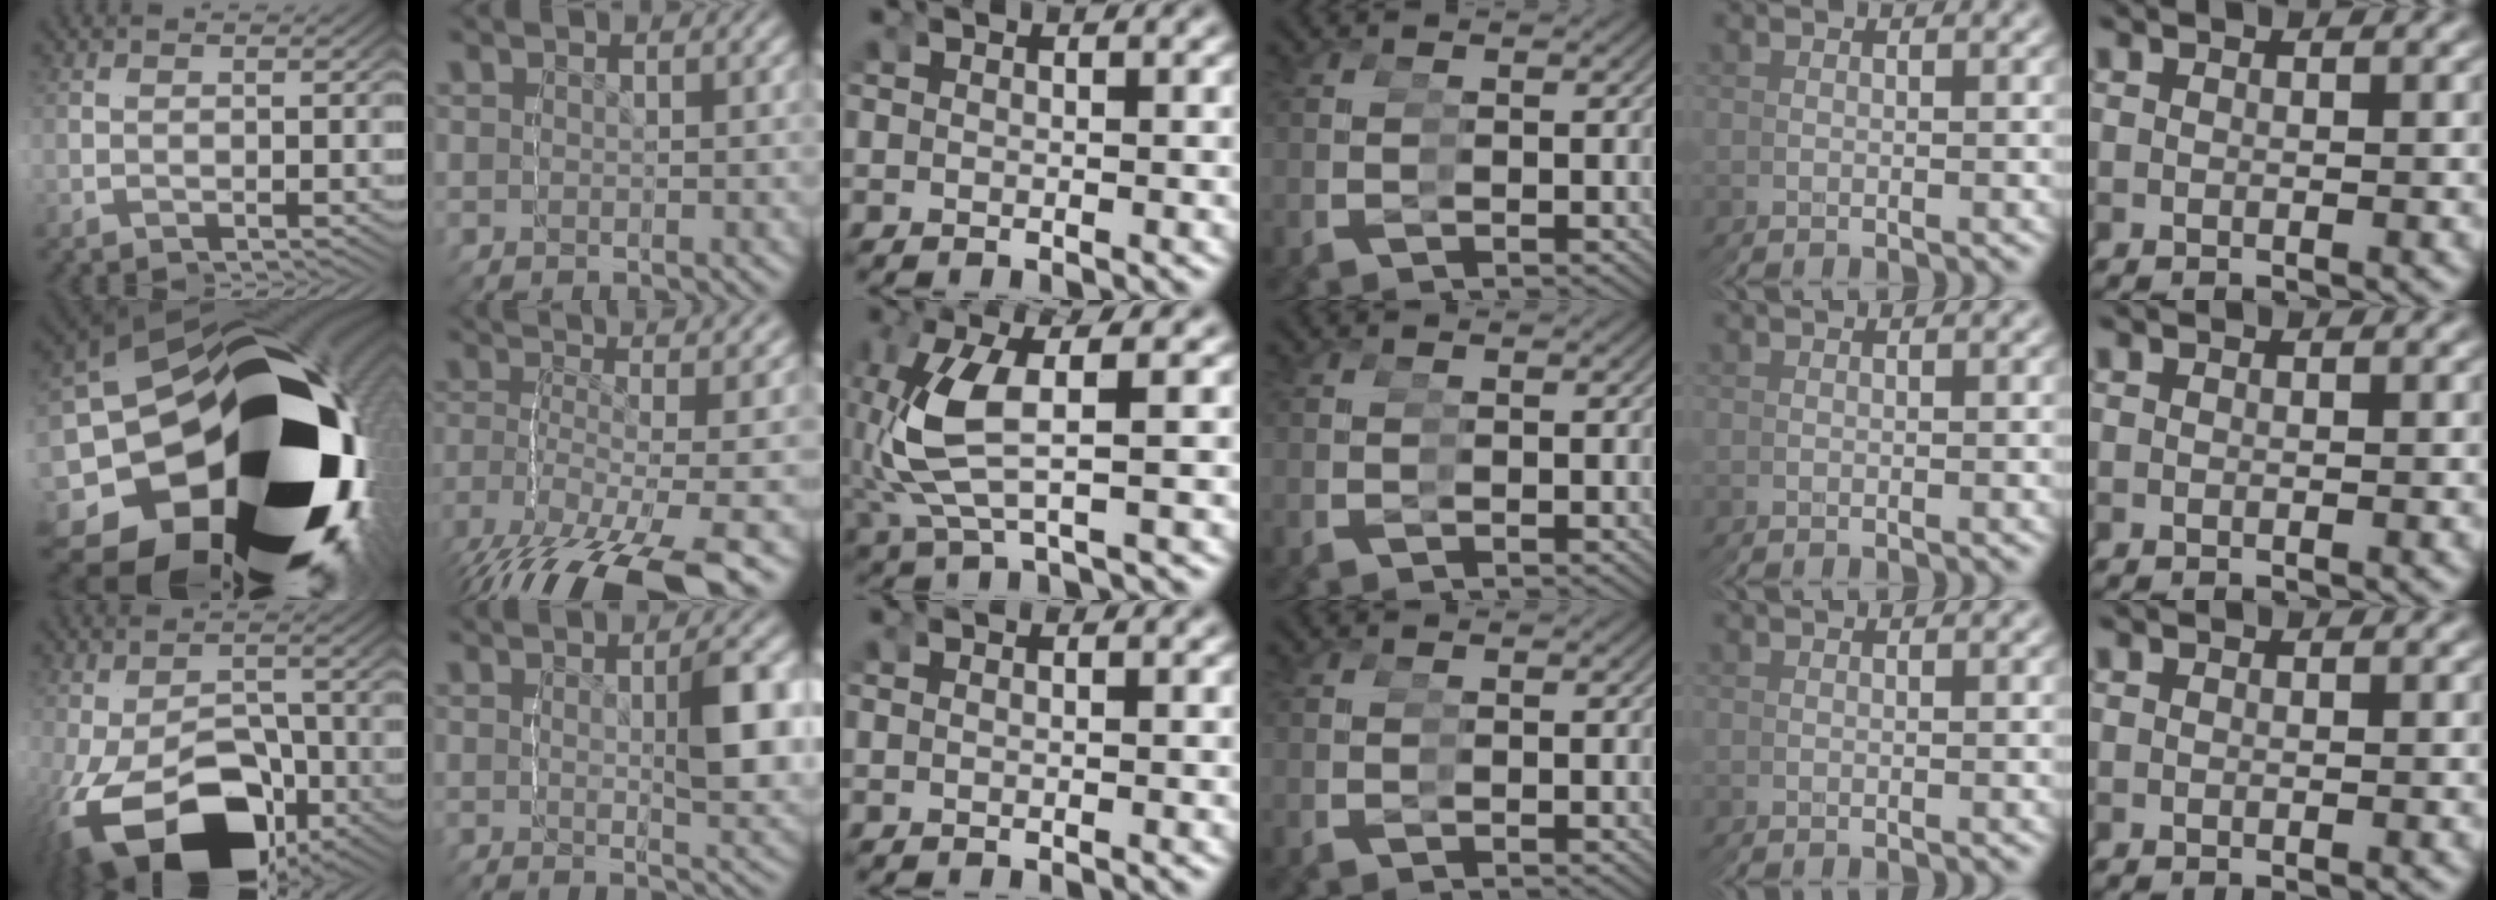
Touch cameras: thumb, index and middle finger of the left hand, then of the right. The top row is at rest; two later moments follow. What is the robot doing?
{"motion": "grasp_and_lifting", "object": "glasses"}